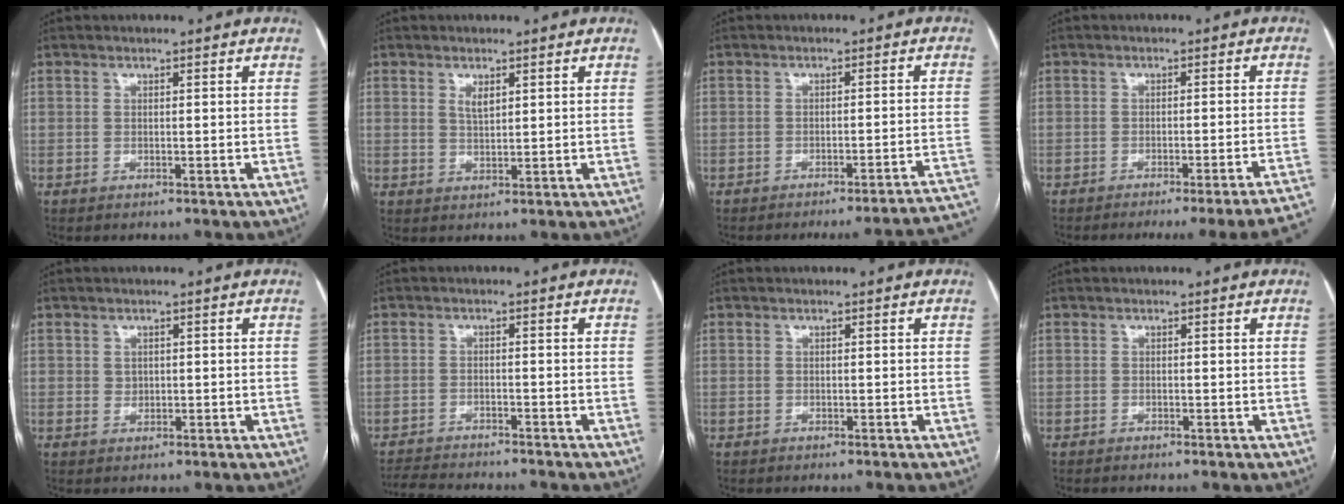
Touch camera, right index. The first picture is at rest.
{"total": 2.1, "force": [1.1, 0.7, 1.6], "torque": [-0.034, -0.003, 0.026]}
{"total": 14.8, "force": [-13.9, -1.0, 5.2], "torque": [0.000, -0.001, -0.155]}
{"total": 17.0, "force": [-15.3, -1.7, 7.1], "torque": [-0.025, -0.021, -0.181]}
{"total": 1.2, "force": [0.5, 1.0, 0.3], "torque": [-0.001, -0.001, 0.010]}
{"total": 9.8, "force": [-9.2, 0.9, 3.5], "torque": [-0.050, -0.006, -0.134]}
{"total": 0.5, "force": [-0.5, -0.1, 0.2], "torque": [0.000, 0.003, -0.009]}
{"total": 0.7, "force": [-0.6, 0.0, 0.3], "torque": [0.001, 0.000, -0.009]}